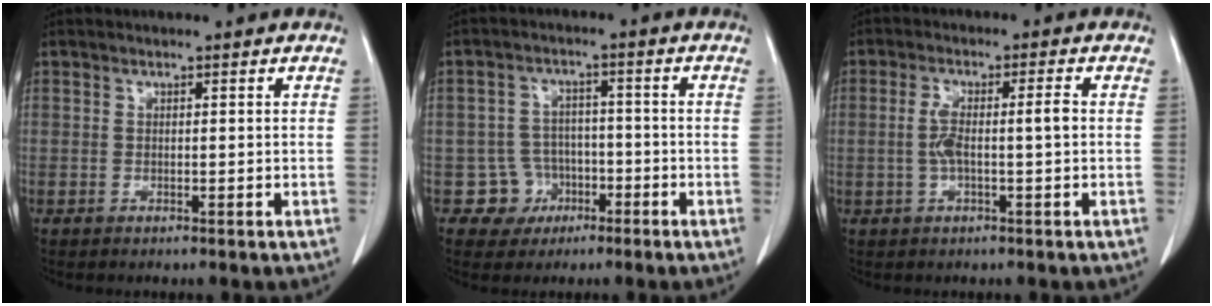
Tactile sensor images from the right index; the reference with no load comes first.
{"total": 5.3, "force": [-2.2, 4.8, -0.1], "torque": [0.006, 0.014, -0.030]}
{"total": 5.0, "force": [-0.3, 0.7, 4.9], "torque": [-0.104, 0.015, -0.004]}